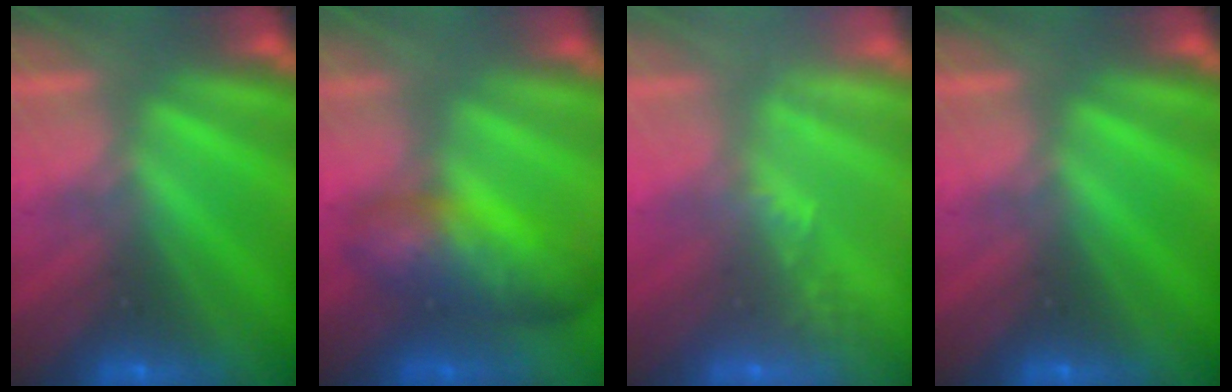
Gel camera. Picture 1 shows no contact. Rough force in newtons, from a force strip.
{"total": 7.3}
{"total": 2.2}
{"total": 0.0}